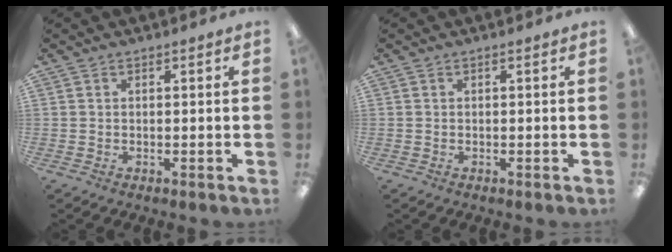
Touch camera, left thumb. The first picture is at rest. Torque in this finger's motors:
{"motor_torque": [-0.01, -0.01, 0.07, -0.03, 0.00]}